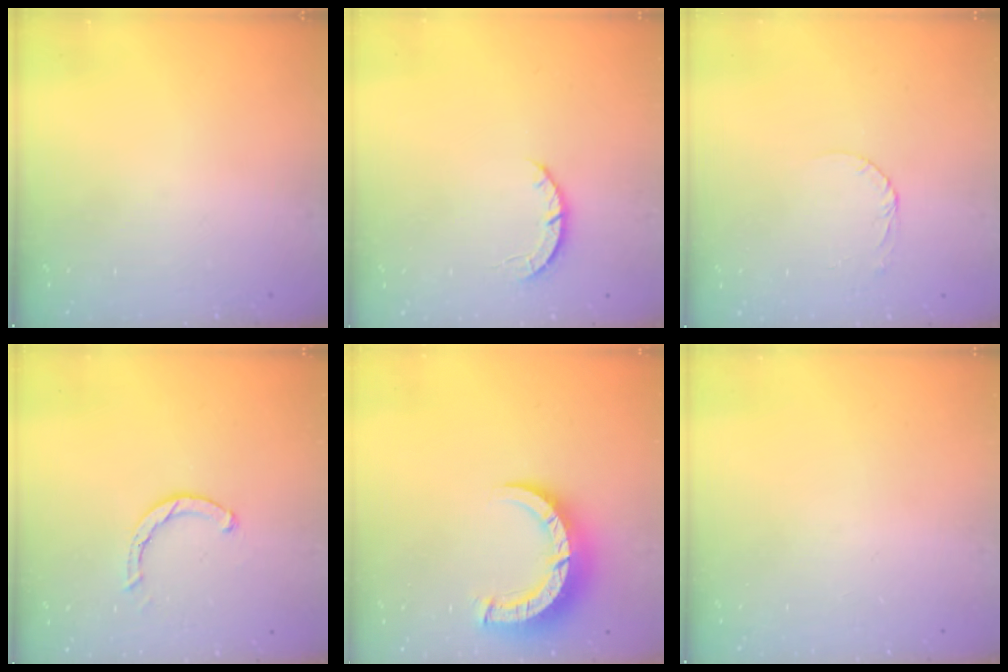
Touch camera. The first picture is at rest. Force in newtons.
{"total": 2.7, "press": 2.6, "slide": 0.4}
{"total": 2.6, "press": 2.6, "slide": 0.1}
{"total": 1.6, "press": 1.6, "slide": 0.2}
{"total": 8.7, "press": 8.7, "slide": 1.1}
{"total": 0.0}